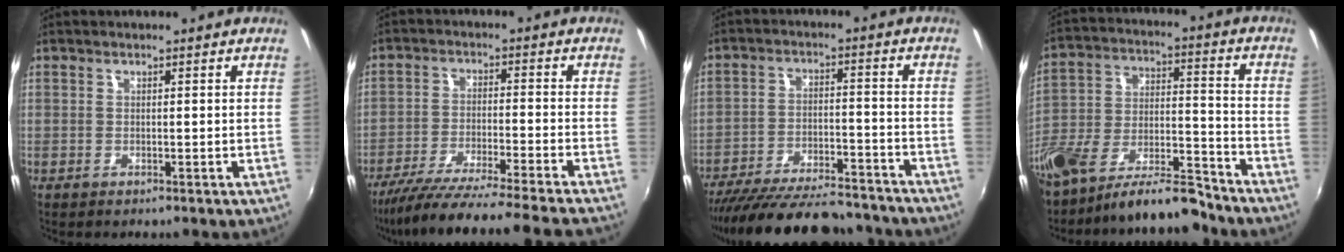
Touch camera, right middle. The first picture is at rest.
{"total": 18.9, "force": [-17.0, -2.4, 8.1], "torque": [-0.152, -0.040, -0.269]}
{"total": 23.0, "force": [-20.2, 5.6, 9.4], "torque": [-0.186, -0.018, -0.285]}
{"total": 13.6, "force": [-10.4, 4.5, 7.5], "torque": [-0.159, 0.003, -0.181]}